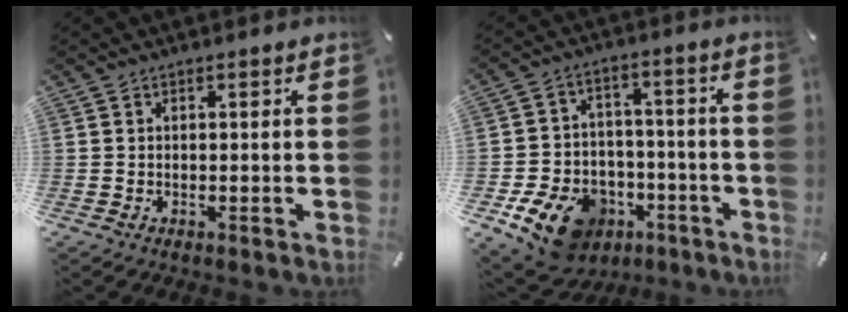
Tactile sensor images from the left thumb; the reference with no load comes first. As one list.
[{"total": 14.1, "force": [-7.4, 9.9, 6.6], "torque": [-0.102, 0.054, -0.121]}]